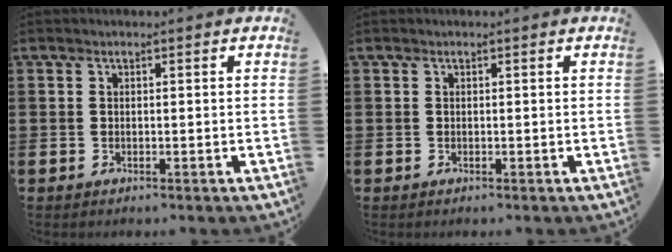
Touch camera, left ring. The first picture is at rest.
{"total": 0.0}